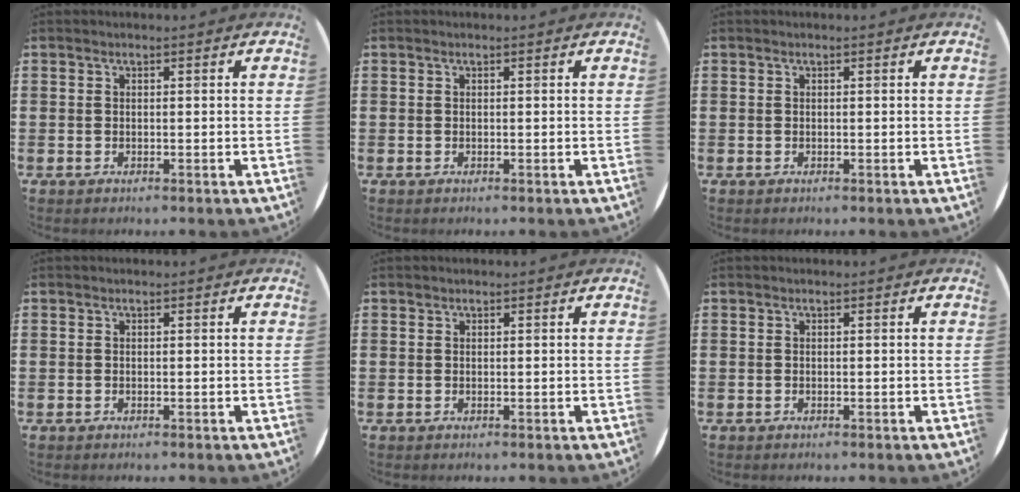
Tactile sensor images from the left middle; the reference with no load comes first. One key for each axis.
{"total": 0.0}
{"total": 0.0}
{"total": 0.0}
{"total": 0.0}
{"total": 0.0}